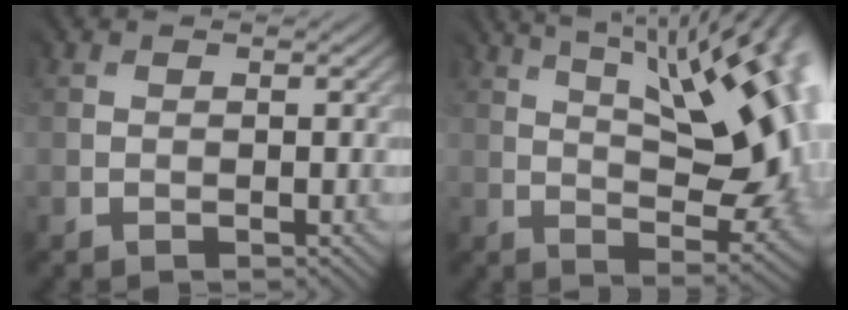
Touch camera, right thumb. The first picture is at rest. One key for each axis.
{"total": 15.8, "fx": 5.6, "fy": 5.5, "fz": 13.8, "tx": -0.202, "ty": 0.036, "tz": 0.094}